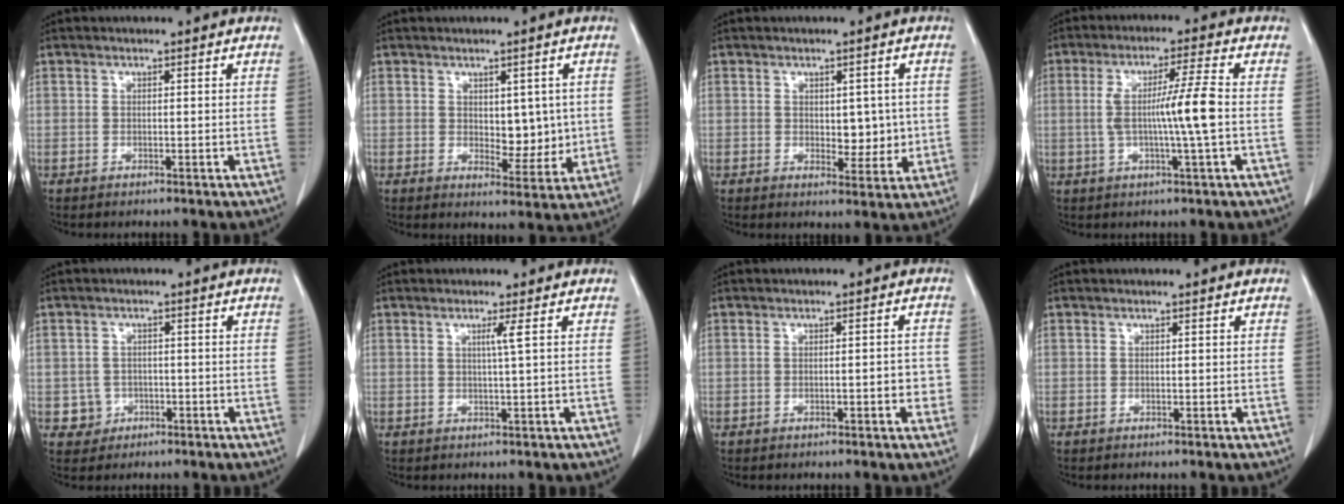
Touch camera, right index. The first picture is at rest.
{"total": 5.6, "force": [0.6, 3.1, 4.6], "torque": [-0.055, -0.005, 0.019]}
{"total": 4.7, "force": [0.3, 2.7, 3.9], "torque": [-0.041, -0.002, 0.011]}
{"total": 8.3, "force": [-0.5, -0.9, 8.2], "torque": [-0.151, 0.003, -0.007]}
{"total": 2.9, "force": [-0.8, 2.8, -0.1], "torque": [0.008, 0.012, -0.008]}
{"total": 1.7, "force": [0.6, -0.6, 1.4], "torque": [-0.026, -0.004, 0.010]}
{"total": 2.6, "force": [-0.7, 0.8, 2.4], "torque": [-0.027, 0.006, -0.010]}
{"total": 0.0}